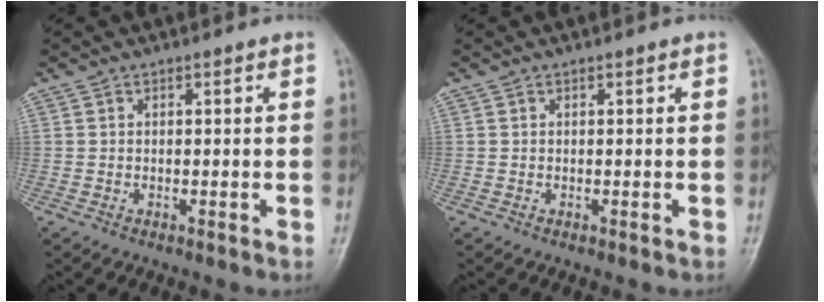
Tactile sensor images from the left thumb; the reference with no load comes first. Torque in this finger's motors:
{"motor_torque": [-0.01, 0.02, -0.15, -0.13, 0.00]}